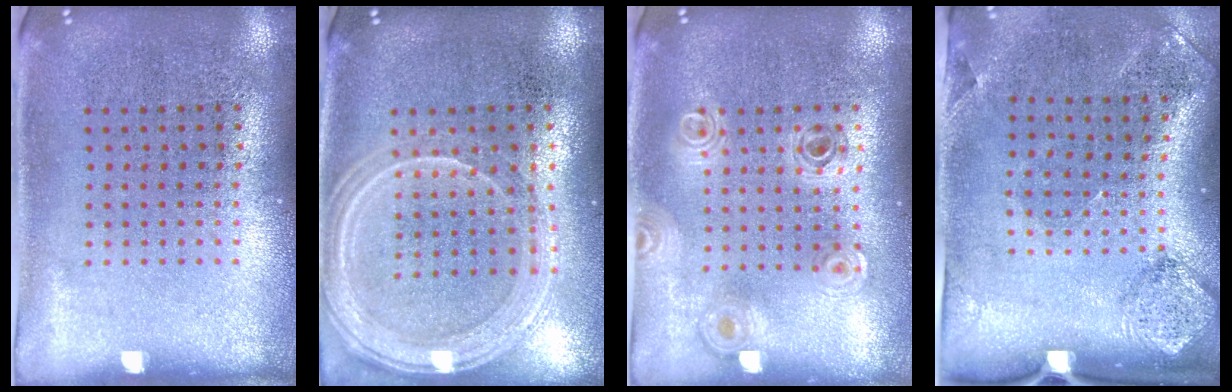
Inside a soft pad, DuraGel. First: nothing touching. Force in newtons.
{"total": 1.4, "press": 1.3, "slide": 0.2}
{"total": 0.8, "press": 0.8, "slide": 0.1}
{"total": 1.8, "press": 1.2, "slide": 1.4}